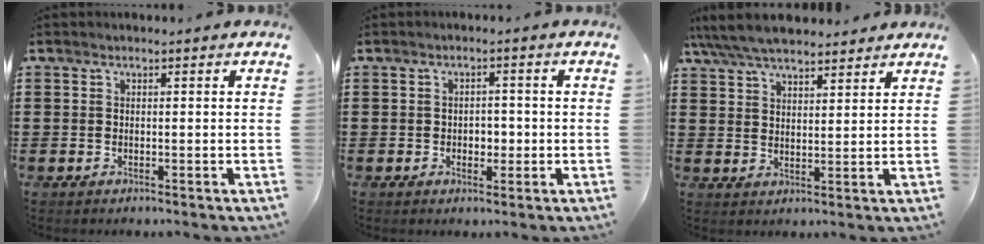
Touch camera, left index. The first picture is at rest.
{"total": 2.1, "force": [-0.4, 1.6, 1.3], "torque": [-0.030, 0.006, -0.011]}
{"total": 6.5, "force": [5.9, 1.5, 2.3], "torque": [-0.064, -0.013, 0.110]}